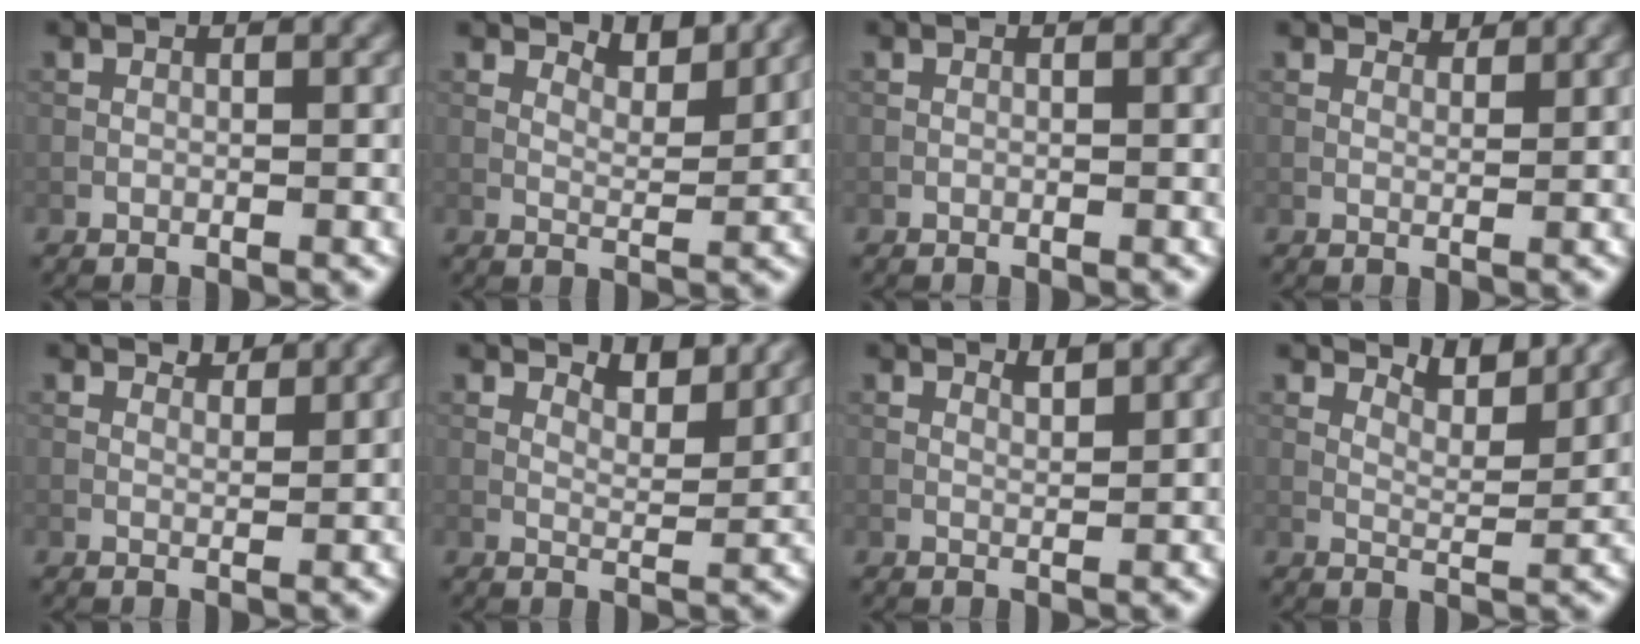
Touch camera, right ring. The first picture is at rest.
{"total": 3.6, "force": [3.2, 0.8, 1.3], "torque": [-0.031, -0.011, 0.044]}
{"total": 0.0}
{"total": 1.8, "force": [1.7, 0.5, 0.5], "torque": [-0.016, -0.003, 0.024]}
{"total": 1.9, "force": [1.8, 0.5, 0.6], "torque": [-0.016, -0.004, 0.026]}
{"total": 3.4, "force": [2.9, 1.0, 1.6], "torque": [-0.033, -0.012, 0.039]}
{"total": 1.2, "force": [1.1, 0.1, 0.6], "torque": [-0.013, -0.002, 0.019]}
{"total": 4.4, "force": [3.9, 0.9, 1.8], "torque": [-0.042, -0.009, 0.056]}